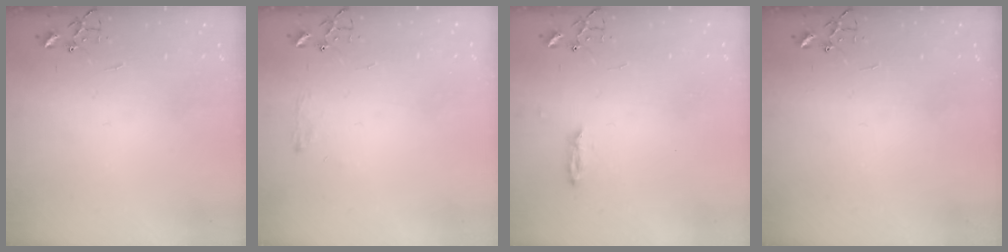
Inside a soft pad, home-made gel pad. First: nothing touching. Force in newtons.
{"total": 6.3, "press": 6.2, "slide": 0.8}
{"total": 2.3, "press": 2.2, "slide": 0.4}
{"total": 0.0}